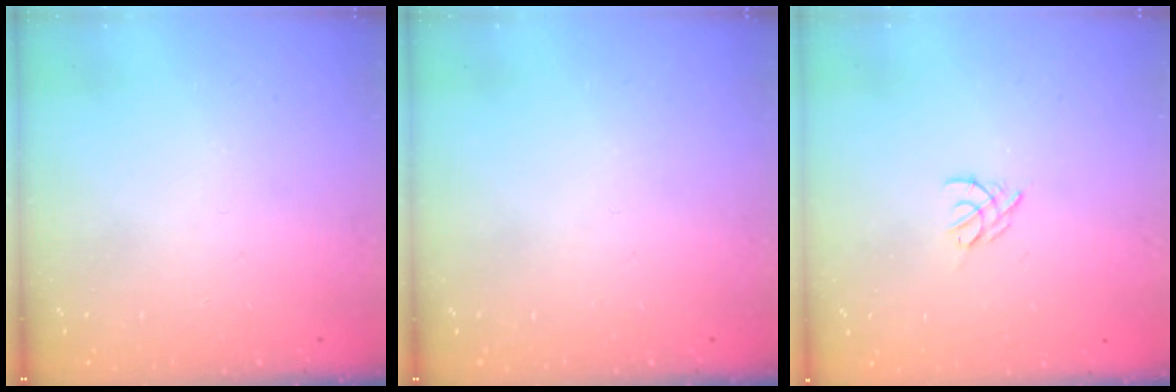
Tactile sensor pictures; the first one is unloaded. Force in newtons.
{"total": 0.0}
{"total": 4.3, "press": 4.2, "slide": 0.7}